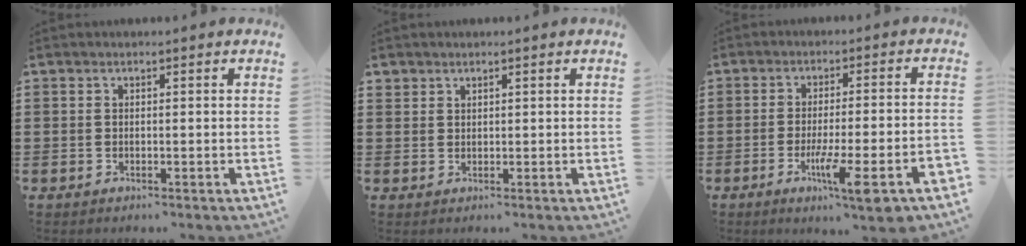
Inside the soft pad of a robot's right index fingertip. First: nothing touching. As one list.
[{"total": 1.5, "force": [1.3, 0.8, 0.2], "torque": [-0.006, 0.001, 0.026]}, {"total": 9.4, "force": [-4.6, 0.5, 8.2], "torque": [-0.142, -0.012, -0.081]}]